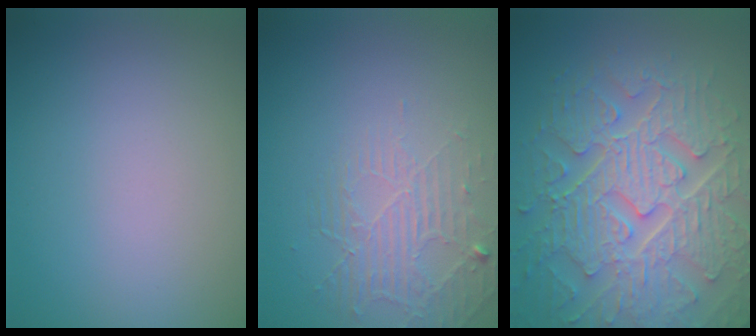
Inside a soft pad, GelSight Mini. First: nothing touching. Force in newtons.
{"total": 2.2, "press": 1.4, "slide": 1.7}
{"total": 9.2, "press": 6.7, "slide": 6.2}